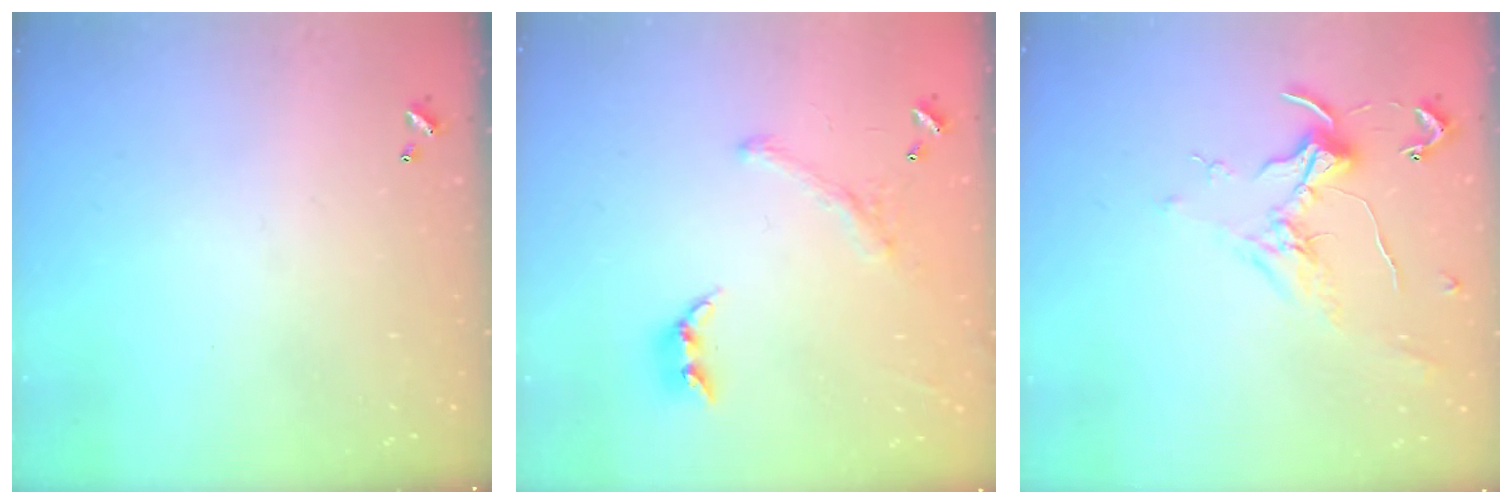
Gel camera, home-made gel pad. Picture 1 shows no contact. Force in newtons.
{"total": 1.2, "press": 0.5, "slide": 1.1}
{"total": 0.7, "press": 0.3, "slide": 0.7}